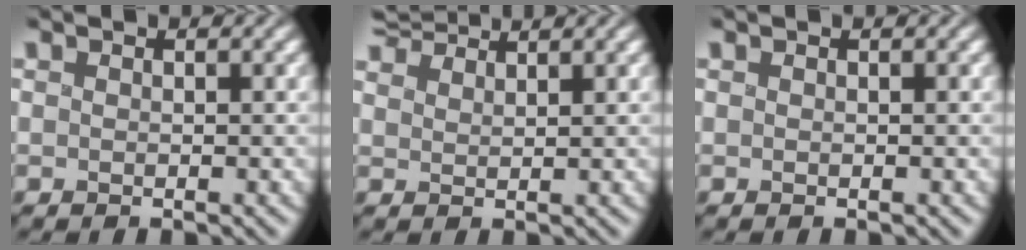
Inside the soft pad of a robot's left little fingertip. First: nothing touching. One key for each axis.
{"total": 4.0, "fx": 3.7, "fy": 0.7, "fz": 1.3, "tx": -0.039, "ty": 0.021, "tz": 0.067}
{"total": 0.0}